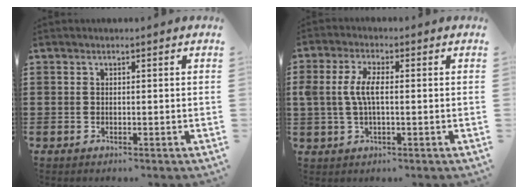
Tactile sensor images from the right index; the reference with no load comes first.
{"total": 5.1, "force": [0.1, 2.0, 4.7], "torque": [-0.116, -0.004, -0.009]}